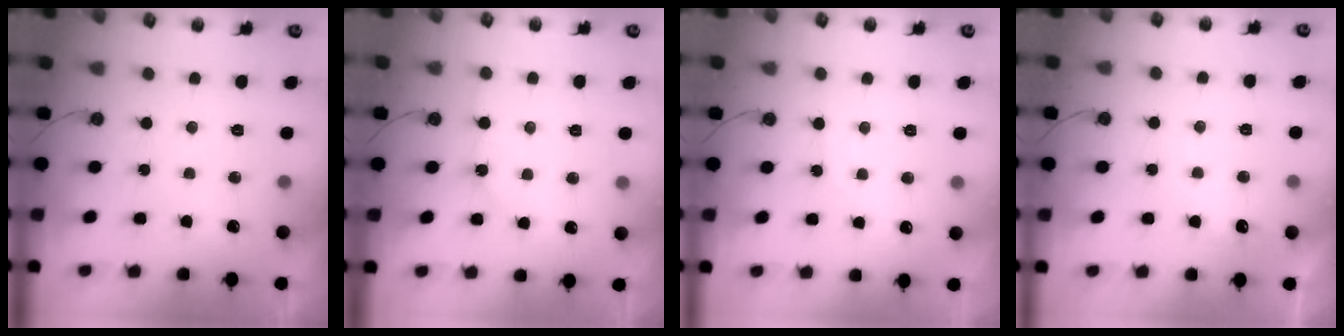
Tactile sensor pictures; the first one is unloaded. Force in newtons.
{"total": 2.5, "press": 2.5, "slide": 0.5}
{"total": 1.9, "press": 1.9, "slide": 0.4}
{"total": 3.4, "press": 3.4, "slide": 0.5}